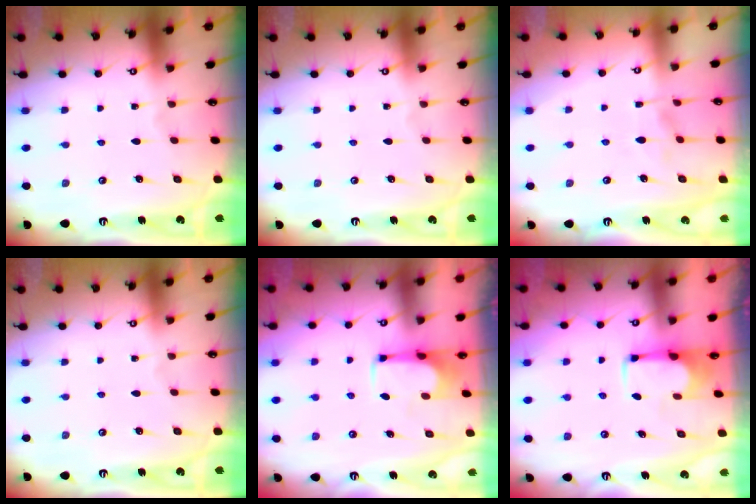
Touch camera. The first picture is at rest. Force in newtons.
{"total": 0.0}
{"total": 4.8, "press": 4.7, "slide": 0.9}
{"total": 0.0}
{"total": 4.0, "press": 3.9, "slide": 0.8}
{"total": 1.7, "press": 1.5, "slide": 0.9}